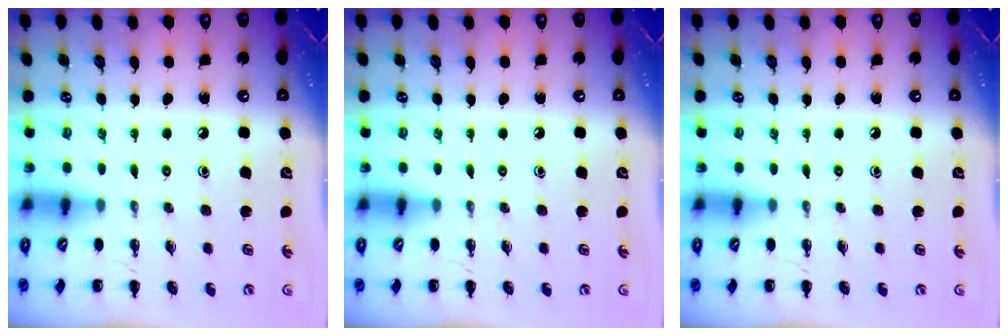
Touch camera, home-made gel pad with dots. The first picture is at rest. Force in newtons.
{"total": 0.0}
{"total": 0.0}